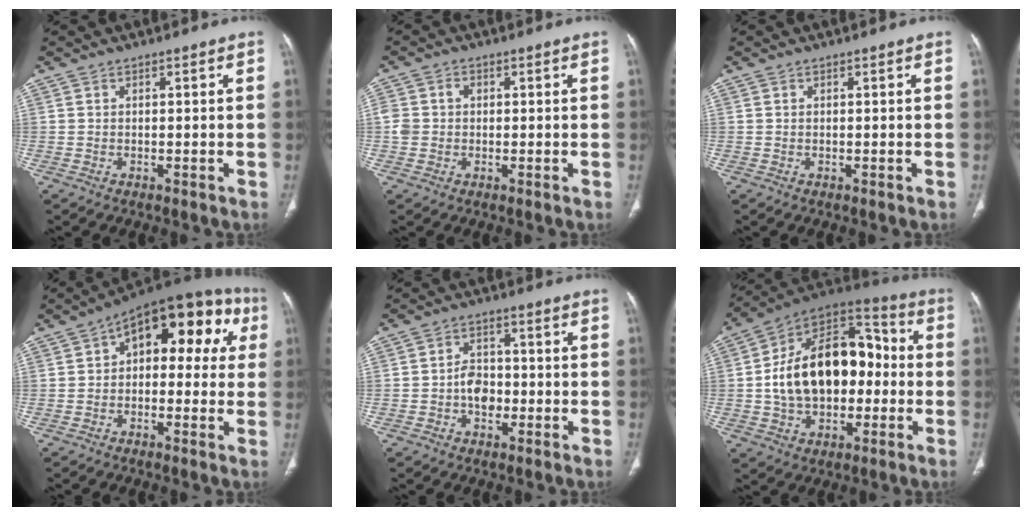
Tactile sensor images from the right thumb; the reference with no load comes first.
{"total": 3.8, "force": [0.2, 3.3, 1.8], "torque": [-0.034, 0.012, 0.007]}
{"total": 0.0}
{"total": 17.2, "force": [4.1, 9.7, 13.6], "torque": [-0.123, 0.040, 0.041]}
{"total": 5.3, "force": [-1.3, 3.9, 3.4], "torque": [-0.038, 0.017, -0.026]}
{"total": 23.2, "force": [-0.5, 14.9, 17.8], "torque": [-0.269, 0.041, -0.007]}